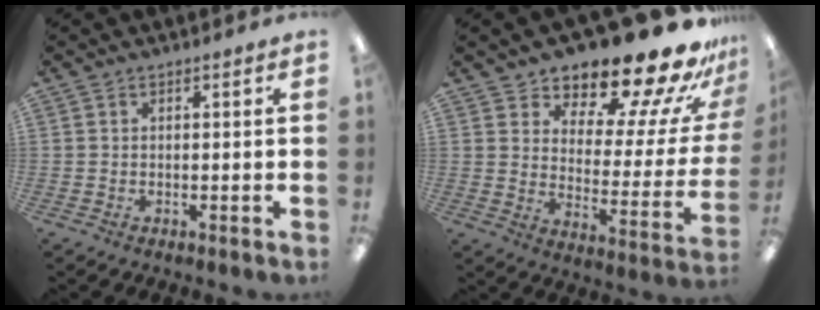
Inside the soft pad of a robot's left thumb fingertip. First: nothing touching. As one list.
[{"total": 17.7, "force": [15.1, 4.9, 7.8], "torque": [-0.111, -0.122, 0.247]}]